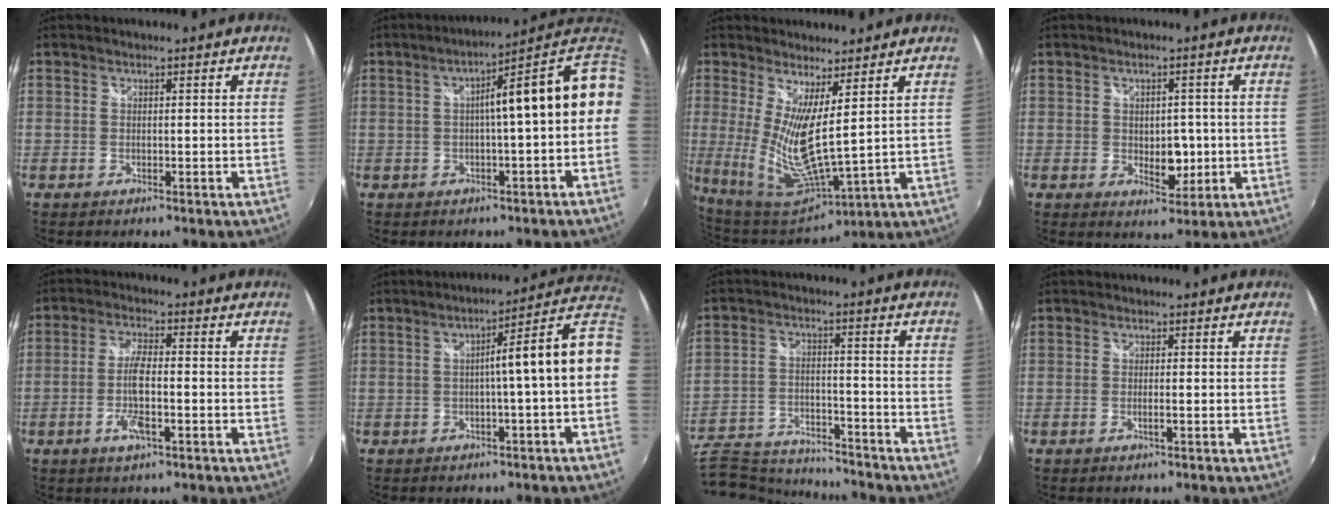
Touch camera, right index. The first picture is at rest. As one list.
[{"total": 12.4, "force": [0.8, 0.7, 12.3], "torque": [-0.149, 0.020, 0.013]}, {"total": 12.3, "force": [4.0, 3.1, 11.2], "torque": [-0.222, -0.025, 0.083]}, {"total": 5.0, "force": [-0.6, 3.4, 3.5], "torque": [-0.053, -0.009, -0.004]}, {"total": 6.3, "force": [-2.3, 1.3, 5.7], "torque": [-0.117, -0.003, -0.044]}, {"total": 10.6, "force": [-0.6, -0.7, 10.5], "torque": [-0.123, 0.021, -0.003]}, {"total": 17.4, "force": [-15.4, 5.3, 6.1], "torque": [-0.147, -0.014, -0.242]}, {"total": 0.9, "force": [-0.4, -0.2, 0.8], "torque": [-0.015, -0.002, -0.008]}]